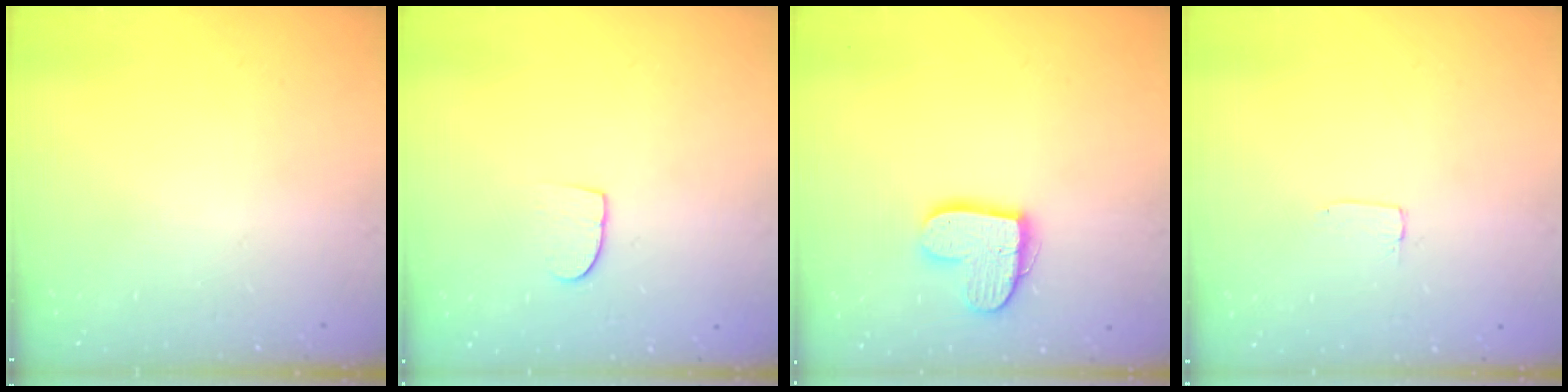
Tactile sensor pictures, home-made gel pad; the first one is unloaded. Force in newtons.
{"total": 7.3, "press": 7.2, "slide": 0.5}
{"total": 13.5, "press": 13.5, "slide": 0.9}
{"total": 1.2, "press": 1.2, "slide": 0.0}